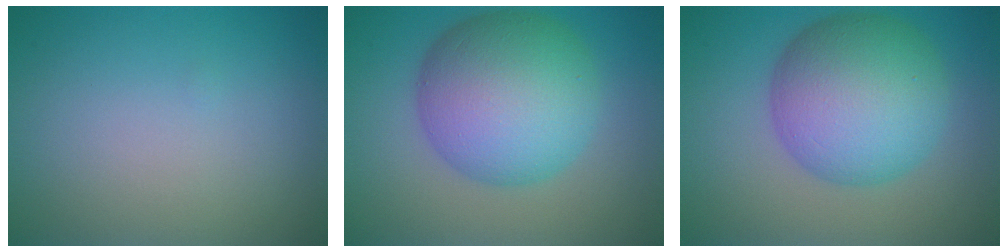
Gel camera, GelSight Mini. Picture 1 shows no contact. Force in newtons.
{"total": 10.6, "press": 10.6, "slide": 0.1}
{"total": 9.7, "press": 9.7, "slide": 0.1}